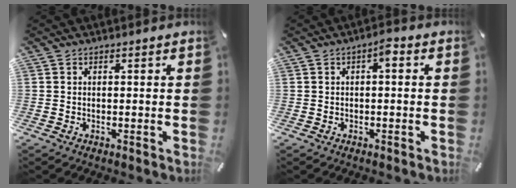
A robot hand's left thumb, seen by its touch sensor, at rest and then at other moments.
{"total": 2.5, "force": [-0.4, 1.0, 2.2], "torque": [-0.044, 0.013, -0.011]}